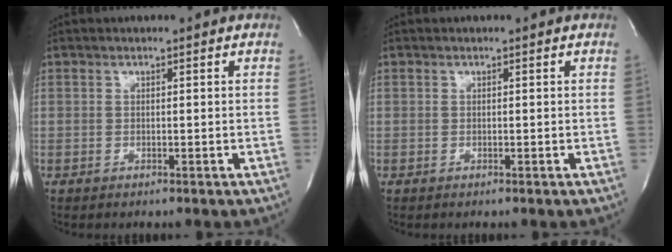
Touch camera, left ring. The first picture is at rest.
{"total": 0.0}